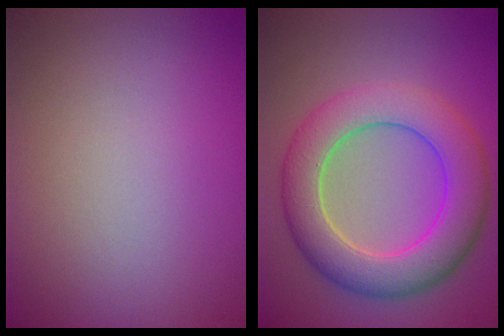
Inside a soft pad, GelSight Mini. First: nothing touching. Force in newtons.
{"total": 7.3, "press": 7.3, "slide": 0.1}